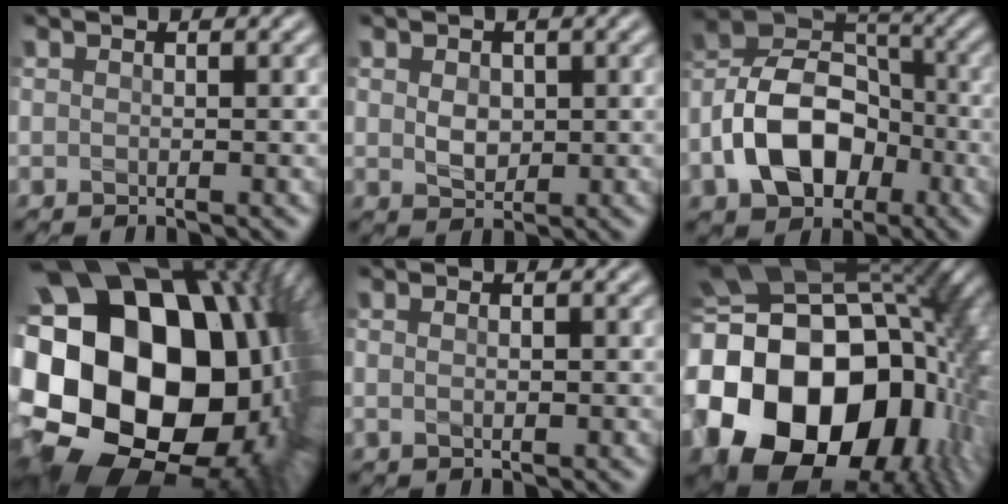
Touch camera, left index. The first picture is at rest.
{"total": 2.3, "force": [0.4, 1.6, 1.5], "torque": [-0.028, -0.002, 0.007]}
{"total": 10.4, "force": [-3.5, 7.0, 6.9], "torque": [-0.134, 0.009, -0.072]}
{"total": 23.4, "force": [-0.2, 17.0, 16.1], "torque": [-0.284, -0.048, -0.013]}
{"total": 1.3, "force": [-0.1, 0.6, 1.1], "torque": [-0.018, 0.003, -0.002]}
{"total": 20.1, "force": [-4.9, 14.1, 13.4], "torque": [-0.275, -0.017, -0.075]}